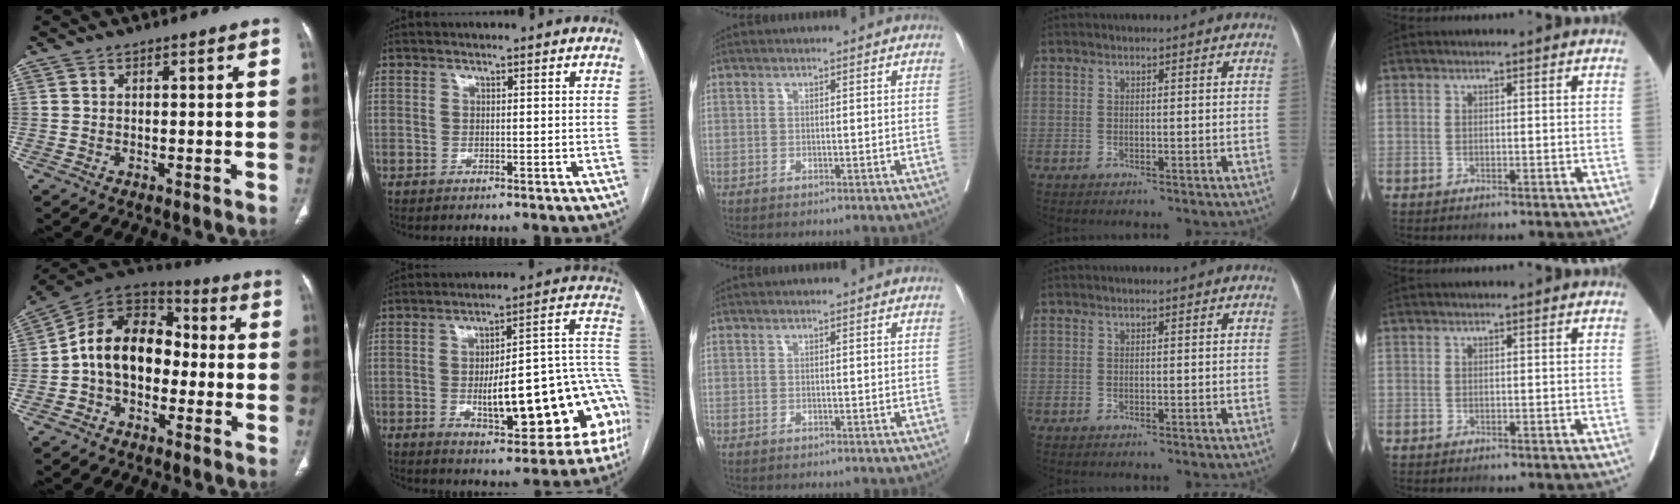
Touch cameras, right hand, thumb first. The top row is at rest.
{"thumb": {"total": 15.0, "force": [-1.5, 10.5, 10.6], "torque": [-0.158, 0.050, -0.039]}, "index": {"total": 22.3, "force": [-5.2, 6.0, 20.9], "torque": [-0.189, 0.036, -0.056]}}